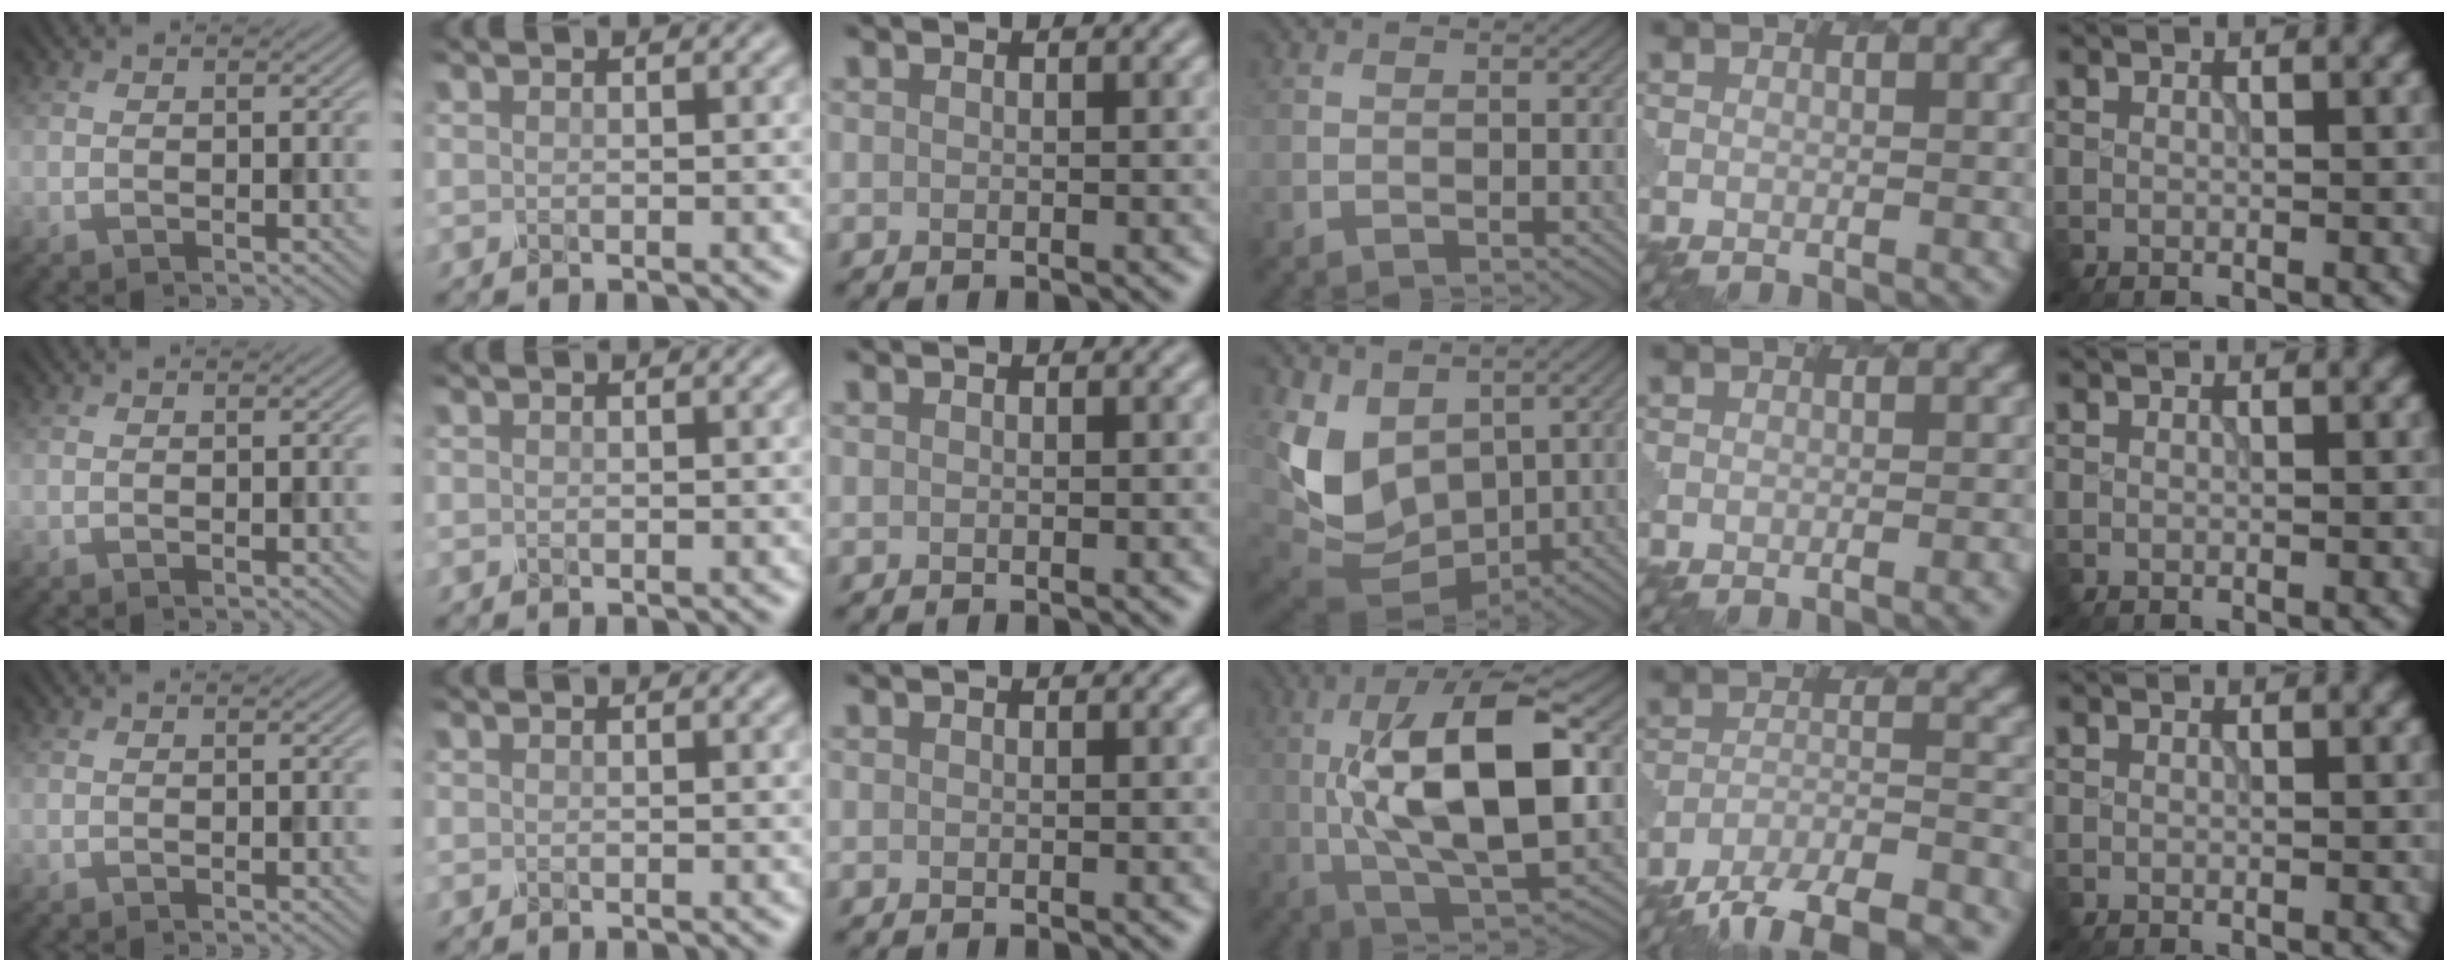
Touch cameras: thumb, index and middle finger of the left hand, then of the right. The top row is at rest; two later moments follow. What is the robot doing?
{"motion": "unscrew", "object": "spray bottle"}